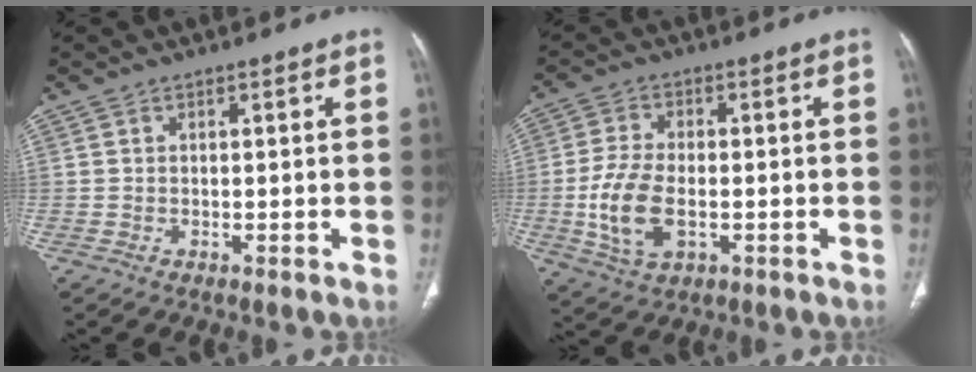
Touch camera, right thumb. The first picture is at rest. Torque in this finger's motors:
{"motor_torque": [0.17, 0.20, 0.96, 0.04, 0.23]}